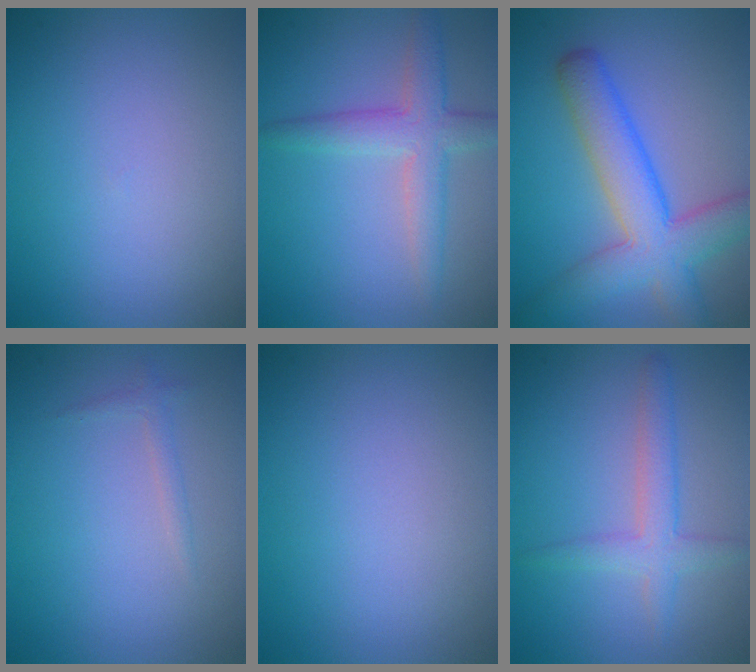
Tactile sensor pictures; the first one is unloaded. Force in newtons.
{"total": 3.8, "press": 3.8, "slide": 0.0}
{"total": 7.0, "press": 7.0, "slide": 0.3}
{"total": 0.8, "press": 0.8, "slide": 0.1}
{"total": 0.0}
{"total": 2.9, "press": 2.9, "slide": 0.2}